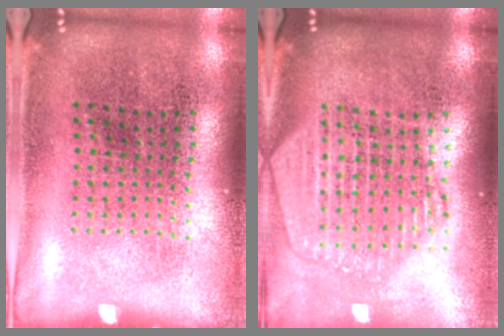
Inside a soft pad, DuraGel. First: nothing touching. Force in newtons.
{"total": 2.2, "press": 2.0, "slide": 1.0}